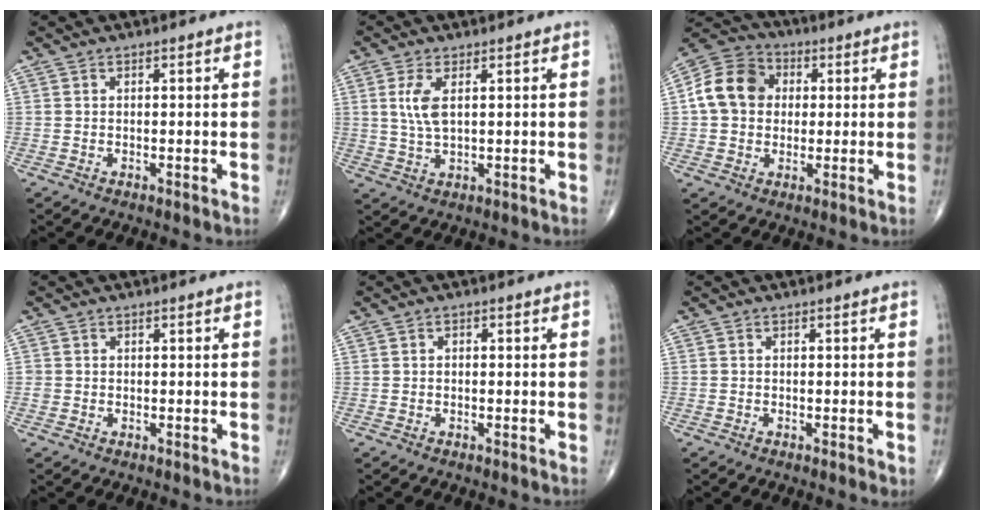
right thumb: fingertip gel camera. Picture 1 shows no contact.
{"total": 4.9, "force": [1.4, 2.0, 4.3], "torque": [-0.095, -0.006, 0.032]}
{"total": 11.6, "force": [1.4, 9.6, 6.4], "torque": [-0.102, 0.020, 0.013]}
{"total": 1.0, "force": [-0.1, 0.9, 0.2], "torque": [0.003, 0.004, -0.003]}
{"total": 0.6, "force": [-0.1, 0.5, 0.4], "torque": [-0.001, 0.002, -0.006]}
{"total": 1.1, "force": [-0.6, 0.4, 0.8], "torque": [-0.007, -0.001, -0.012]}